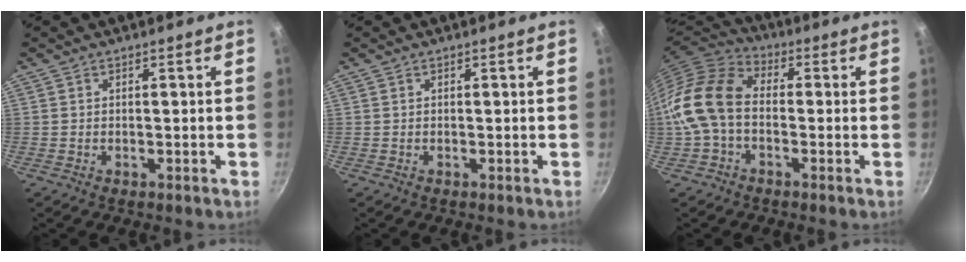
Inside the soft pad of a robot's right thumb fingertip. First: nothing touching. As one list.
[{"total": 0.0}, {"total": 13.1, "force": [-1.8, 8.9, 9.4], "torque": [-0.166, 0.038, -0.057]}]